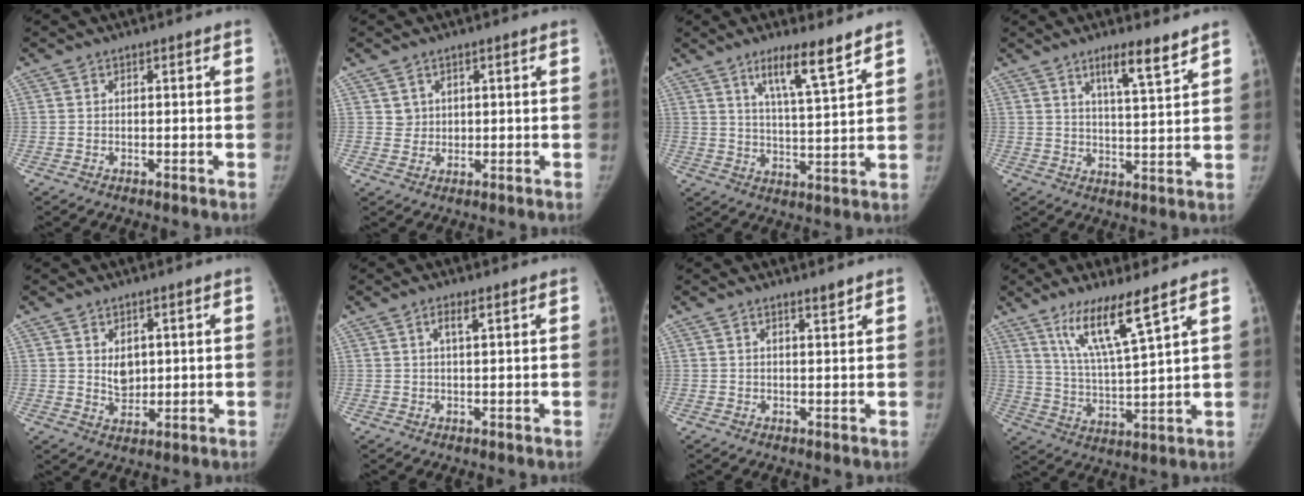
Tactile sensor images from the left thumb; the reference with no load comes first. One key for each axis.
{"total": 2.0, "fx": 0.9, "fy": 1.8, "fz": 0.2, "tx": 0.014, "ty": -0.004, "tz": 0.013}
{"total": 9.5, "fx": 6.4, "fy": 1.0, "fz": 6.9, "tx": -0.111, "ty": -0.043, "tz": 0.111}
{"total": 7.3, "fx": 5.2, "fy": 0.9, "fz": 5.1, "tx": -0.076, "ty": -0.040, "tz": 0.084}
{"total": 4.2, "fx": 1.2, "fy": 3.1, "fz": 2.6, "tx": -0.026, "ty": -0.013, "tz": 0.027}
{"total": 2.4, "fx": 1.2, "fy": 0.5, "fz": 2.0, "tx": -0.038, "ty": -0.002, "tz": 0.023}
{"total": 1.4, "fx": 1.2, "fy": 0.0, "fz": 0.6, "tx": -0.006, "ty": -0.012, "tz": 0.020}
{"total": 11.5, "fx": 7.5, "fy": 0.8, "fz": 8.6, "tx": -0.163, "ty": -0.049, "tz": 0.150}